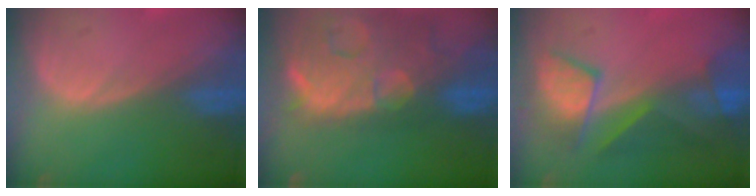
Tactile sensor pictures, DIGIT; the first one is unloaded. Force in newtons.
{"total": 14.9, "press": 12.0, "slide": 8.9}
{"total": 8.8, "press": 8.2, "slide": 3.2}